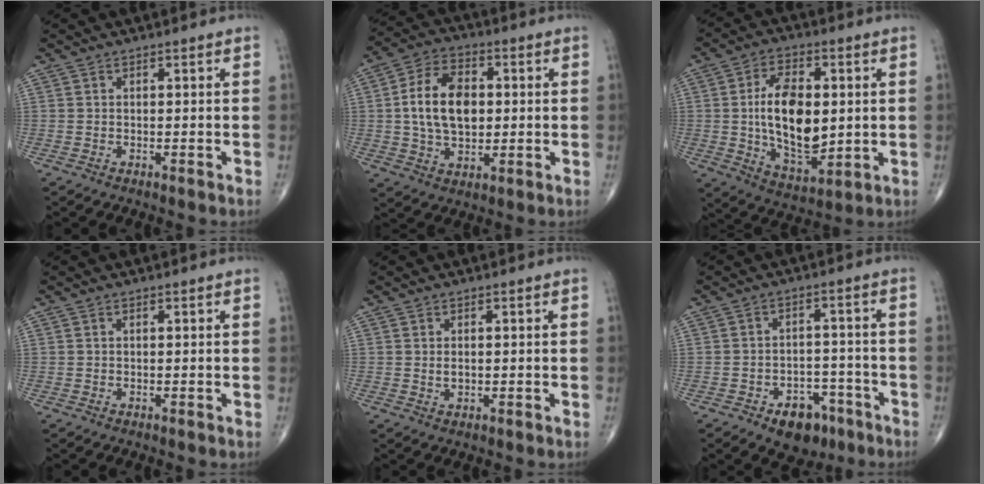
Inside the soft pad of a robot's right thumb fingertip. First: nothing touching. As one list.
[{"total": 13.4, "force": [1.0, 8.5, 10.3], "torque": [-0.165, 0.009, 0.015]}, {"total": 15.8, "force": [0.8, 8.6, 13.3], "torque": [-0.206, -0.010, 0.021]}, {"total": 0.0}, {"total": 1.7, "force": [0.1, 1.1, 1.3], "torque": [-0.018, -0.003, 0.004]}, {"total": 8.6, "force": [-5.1, 5.6, 4.2], "torque": [-0.026, 0.039, -0.068]}]